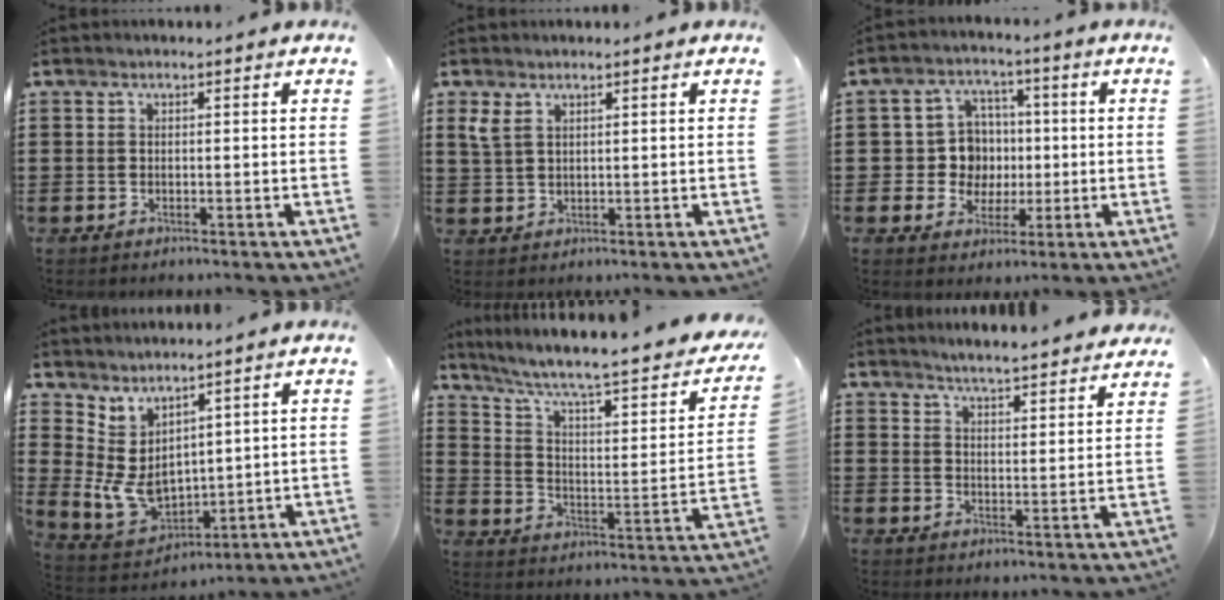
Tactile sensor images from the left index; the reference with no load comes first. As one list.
[{"total": 2.6, "force": [1.5, 1.3, 1.7], "torque": [-0.039, 0.004, 0.029]}, {"total": 7.3, "force": [0.2, 6.8, 2.5], "torque": [-0.066, 0.018, 0.007]}, {"total": 6.9, "force": [1.7, 5.0, 4.5], "torque": [-0.126, -0.012, 0.036]}, {"total": 7.1, "force": [4.7, 1.1, 5.2], "torque": [-0.111, -0.039, 0.067]}, {"total": 4.0, "force": [3.9, -0.5, 0.0], "torque": [-0.016, -0.025, 0.069]}]